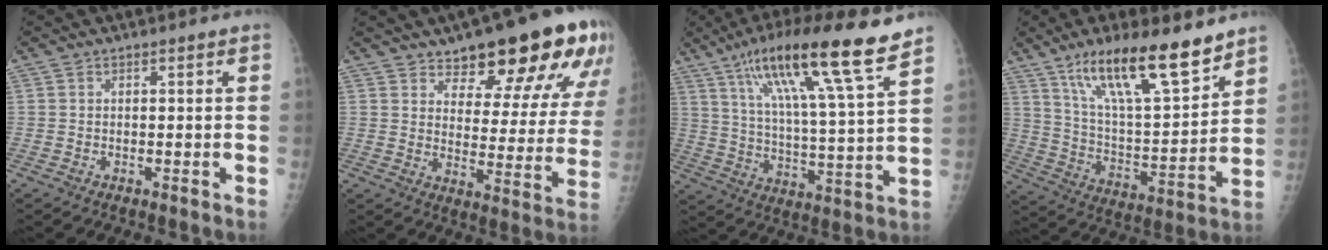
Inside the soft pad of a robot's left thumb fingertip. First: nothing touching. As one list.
[{"total": 20.7, "force": [13.7, 7.5, 13.6], "torque": [-0.130, -0.068, 0.182]}, {"total": 20.4, "force": [13.2, 1.6, 15.5], "torque": [-0.247, -0.043, 0.218]}, {"total": 20.3, "force": [13.8, 5.0, 14.0], "torque": [-0.213, -0.066, 0.245]}]